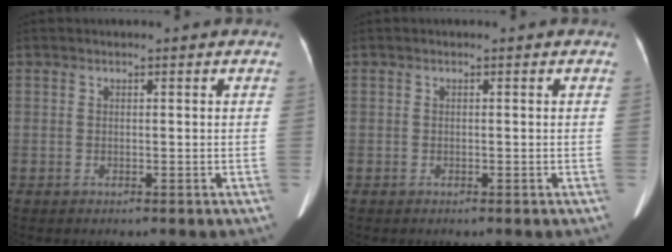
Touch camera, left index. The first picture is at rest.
{"total": 0.0}